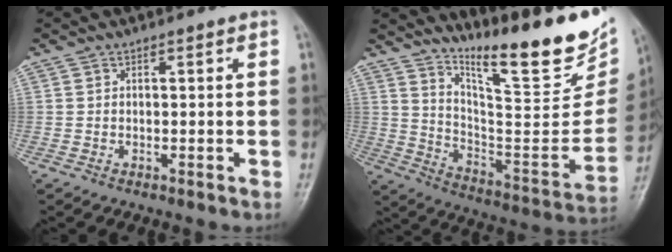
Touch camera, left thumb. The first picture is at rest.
{"total": 23.6, "force": [17.6, 5.5, 14.8], "torque": [-0.183, -0.112, 0.277]}